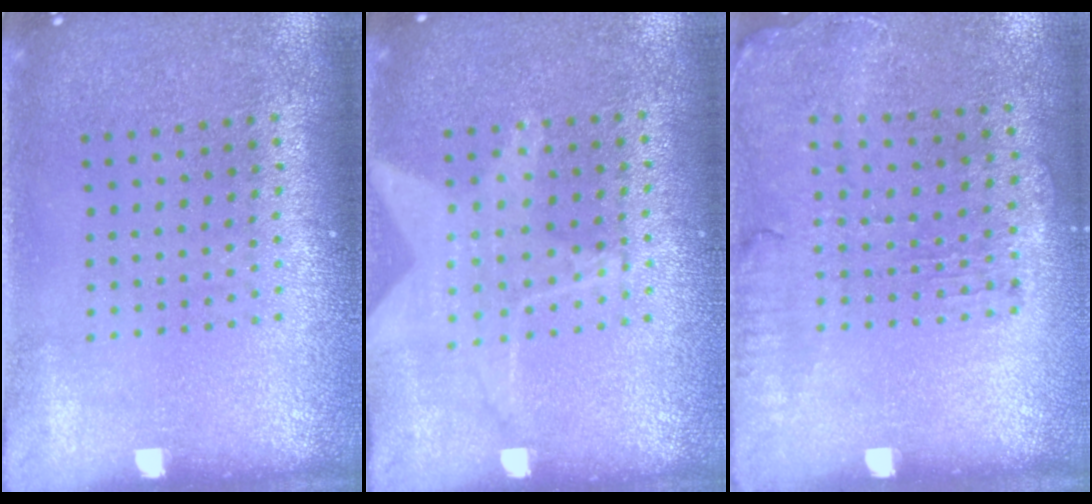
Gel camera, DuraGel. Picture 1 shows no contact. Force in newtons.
{"total": 1.1, "press": 1.1, "slide": 0.3}
{"total": 1.6, "press": 1.4, "slide": 0.8}